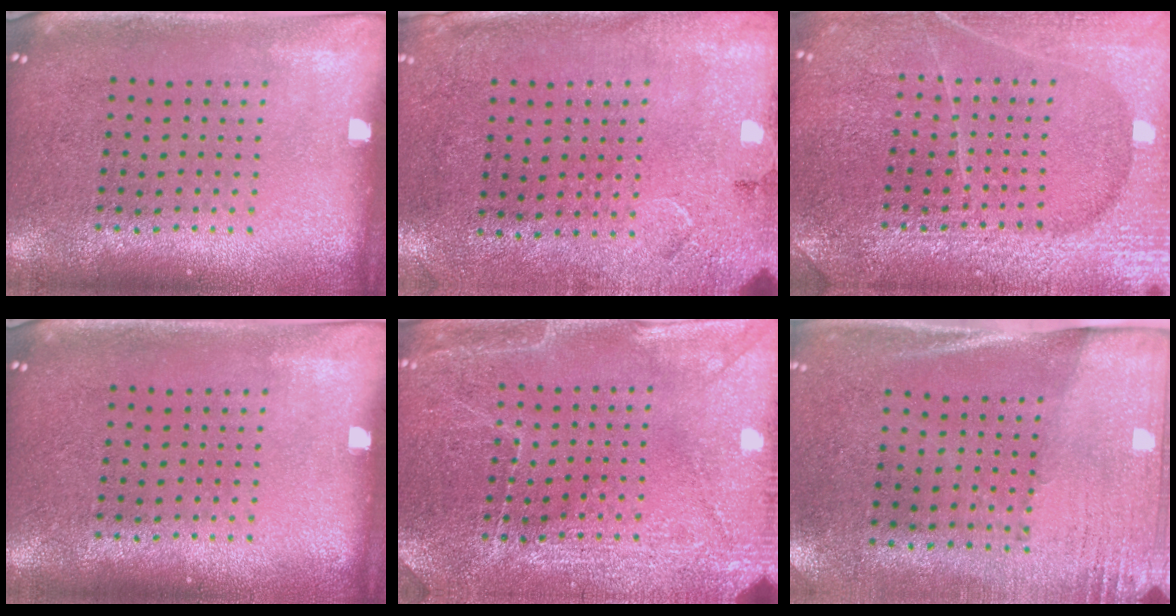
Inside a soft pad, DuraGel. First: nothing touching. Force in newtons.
{"total": 2.7, "press": 2.2, "slide": 1.6}
{"total": 6.6, "press": 6.5, "slide": 0.8}
{"total": 0.0}
{"total": 2.9, "press": 2.9, "slide": 0.2}
{"total": 2.7, "press": 2.4, "slide": 1.2}